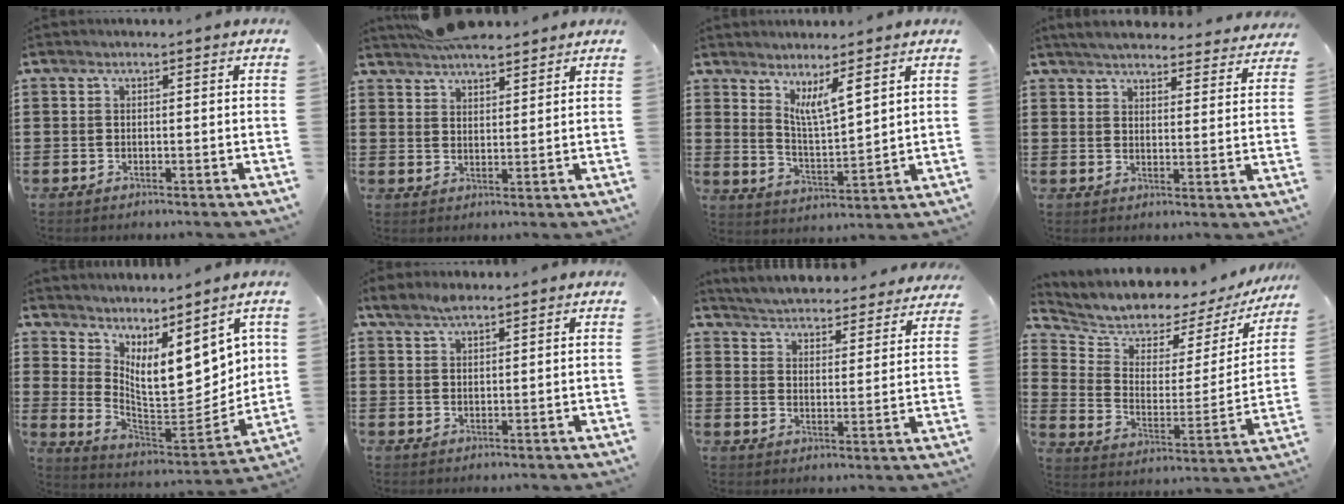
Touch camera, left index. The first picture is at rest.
{"total": 5.5, "force": [5.1, 1.4, 1.4], "torque": [-0.040, -0.005, 0.099]}
{"total": 5.5, "force": [4.3, 0.5, 3.4], "torque": [-0.072, -0.017, 0.072]}
{"total": 4.6, "force": [4.6, 0.2, 0.8], "torque": [-0.035, -0.024, 0.081]}
{"total": 10.1, "force": [5.6, 3.9, 7.4], "torque": [-0.125, -0.048, 0.101]}
{"total": 2.7, "force": [2.3, 1.1, 1.0], "torque": [-0.025, 0.002, 0.044]}
{"total": 4.6, "force": [4.5, -0.4, -0.3], "torque": [-0.021, -0.041, 0.074]}
{"total": 5.2, "force": [5.1, 1.2, 0.0], "torque": [-0.037, -0.045, 0.084]}